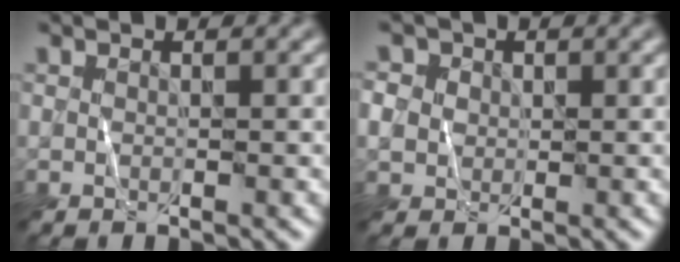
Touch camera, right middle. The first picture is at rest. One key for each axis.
{"total": 2.9, "fx": 0.4, "fy": 2.7, "fz": 1.1, "tx": -0.020, "ty": 0.014, "tz": 0.003}